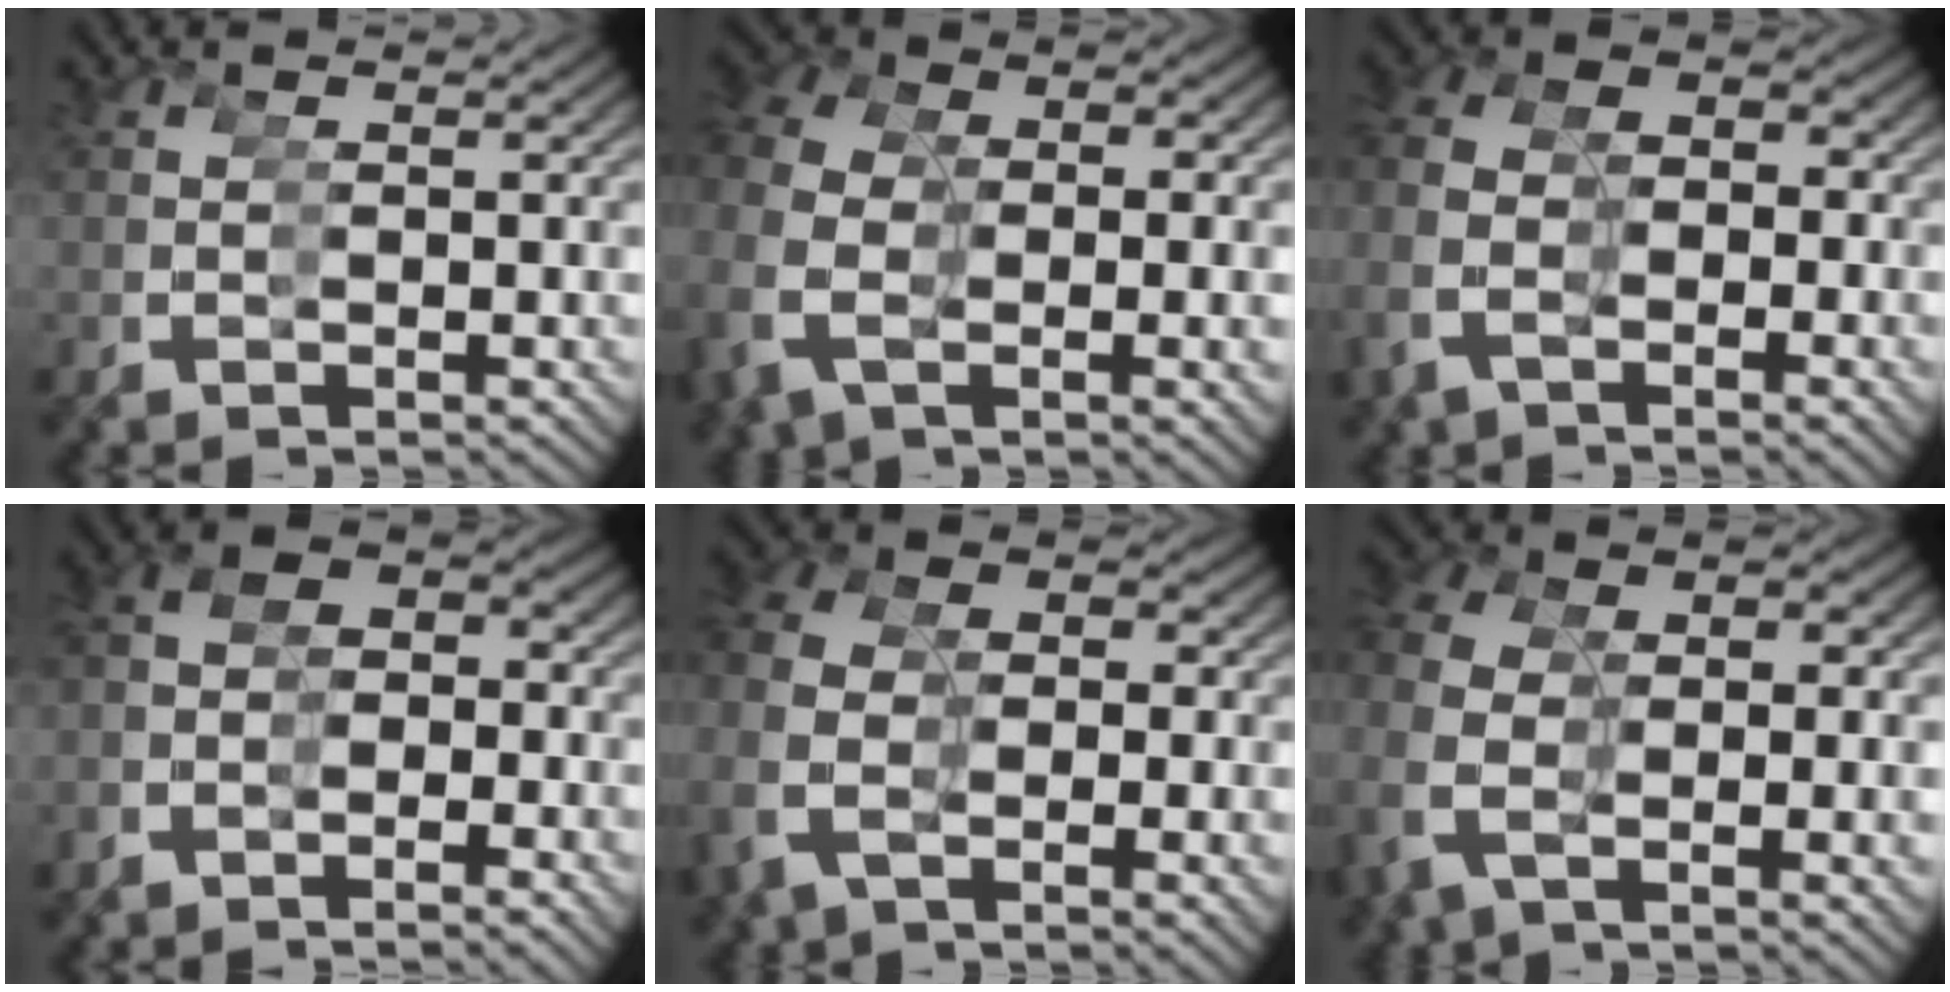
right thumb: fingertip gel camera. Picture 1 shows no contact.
{"total": 2.6, "force": [2.0, 0.9, 1.4], "torque": [-0.056, 0.017, 0.038]}
{"total": 4.7, "force": [1.4, 4.1, 1.9], "torque": [-0.067, 0.017, 0.018]}
{"total": 3.4, "force": [-0.7, 3.1, 1.2], "torque": [-0.028, 0.025, -0.025]}
{"total": 4.2, "force": [1.7, 3.3, 2.0], "torque": [-0.072, 0.012, 0.028]}
{"total": 2.4, "force": [2.0, 0.3, 1.2], "torque": [-0.053, 0.024, 0.037]}